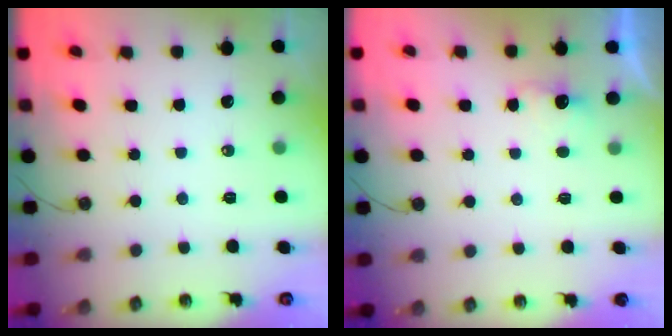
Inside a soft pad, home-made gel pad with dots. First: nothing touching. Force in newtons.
{"total": 2.8, "press": 2.7, "slide": 0.9}